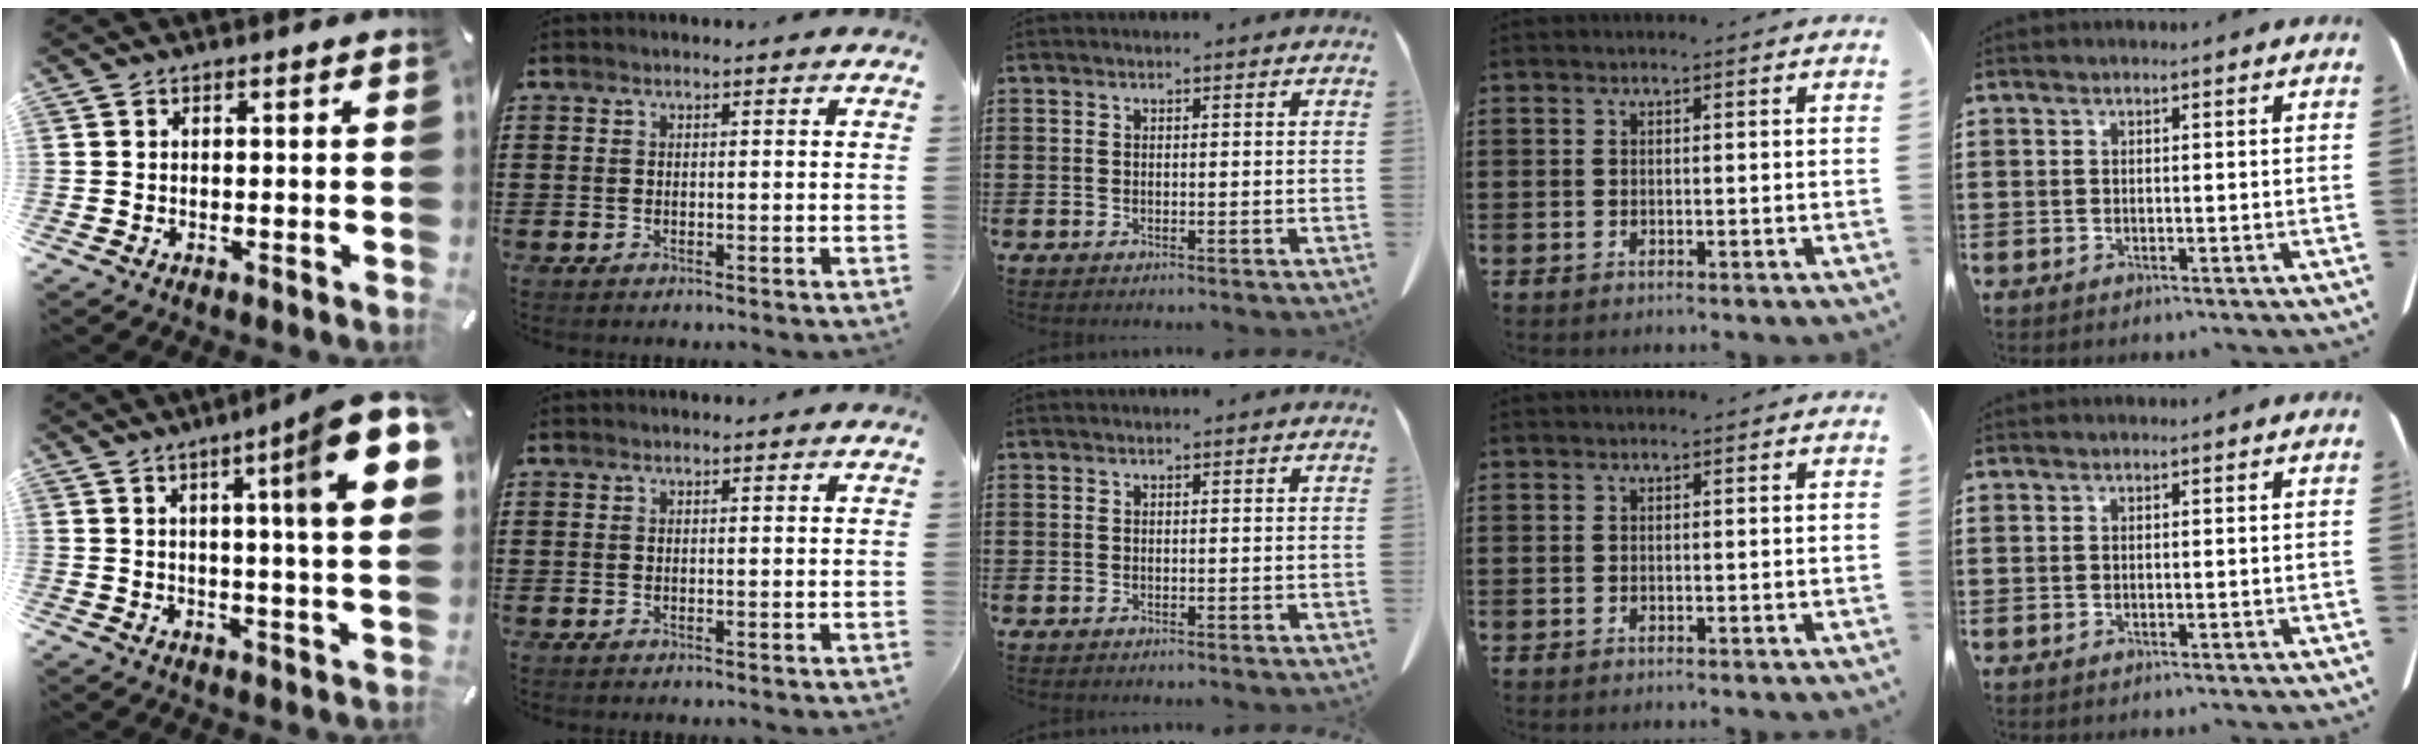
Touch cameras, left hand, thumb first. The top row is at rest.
{"thumb": {"total": 16.2, "force": [6.1, 0.6, 15.0], "torque": [-0.229, -0.037, 0.078]}}